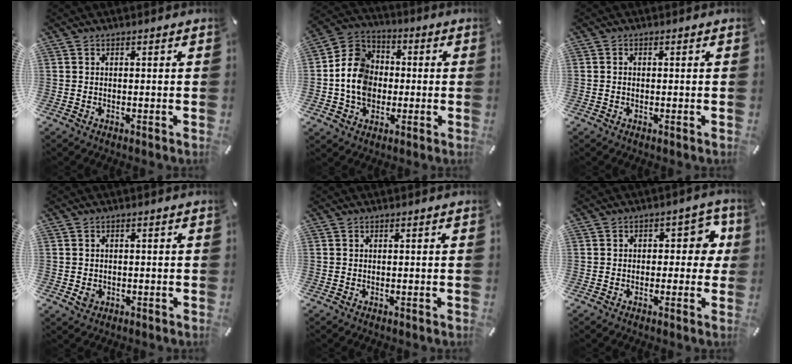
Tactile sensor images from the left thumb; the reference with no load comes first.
{"total": 11.3, "force": [-1.5, 10.0, 4.9], "torque": [-0.120, 0.026, -0.025]}
{"total": 0.6, "force": [-0.2, 0.4, 0.4], "torque": [-0.009, 0.001, -0.004]}
{"total": 2.3, "force": [-0.5, 2.0, 1.0], "torque": [-0.010, -0.001, -0.010]}
{"total": 0.0}
{"total": 6.4, "force": [0.7, 4.2, 4.7], "torque": [-0.052, 0.004, 0.004]}